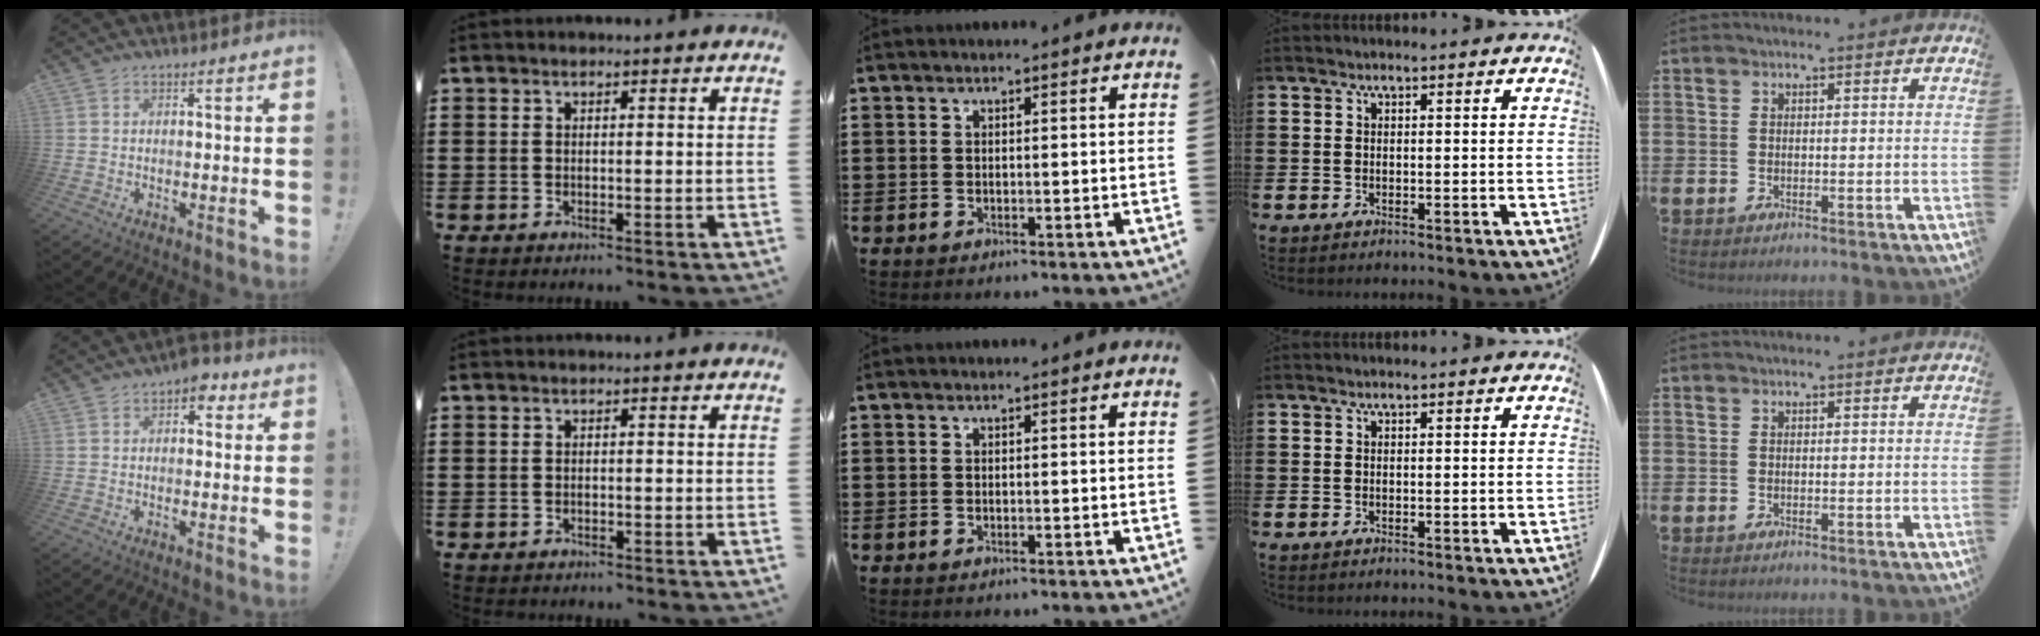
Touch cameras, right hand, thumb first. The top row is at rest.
{"thumb": {"total": 4.3, "force": [1.7, 2.9, 2.7], "torque": [-0.031, 0.000, 0.027]}, "index": {"total": 0.6, "force": [-0.6, 0.3, 0.0], "torque": [-0.003, 0.001, -0.012]}}